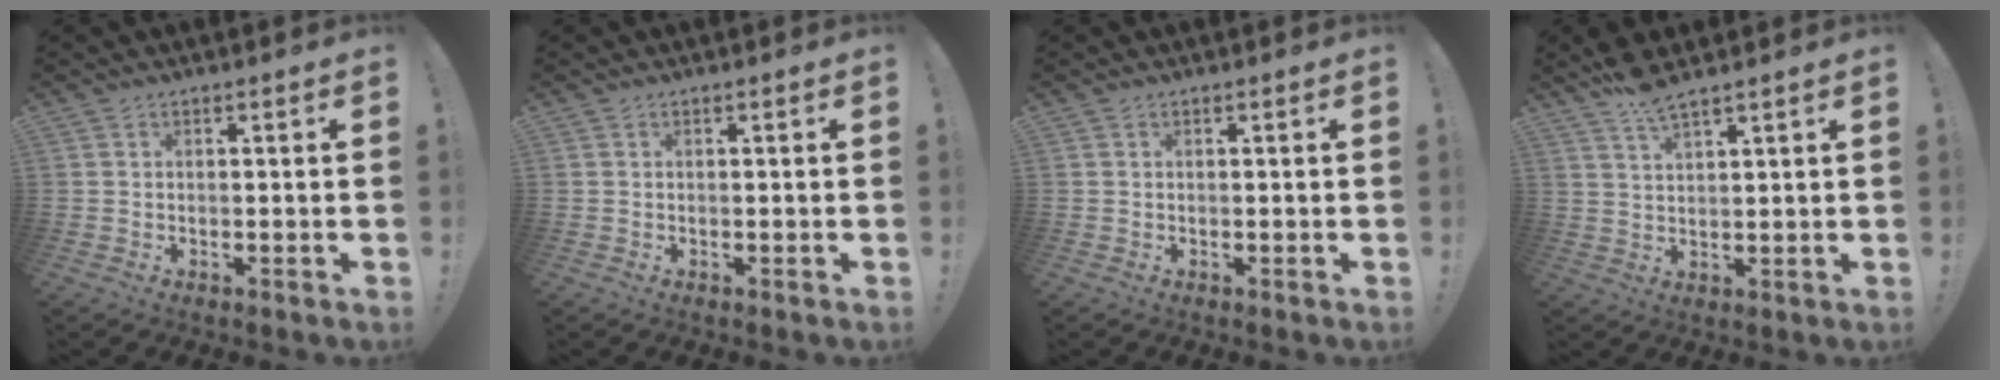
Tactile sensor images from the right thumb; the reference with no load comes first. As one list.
[{"total": 0.0}, {"total": 0.0}, {"total": 5.7, "force": [4.7, 1.0, 3.1], "torque": [-0.056, -0.025, 0.084]}]